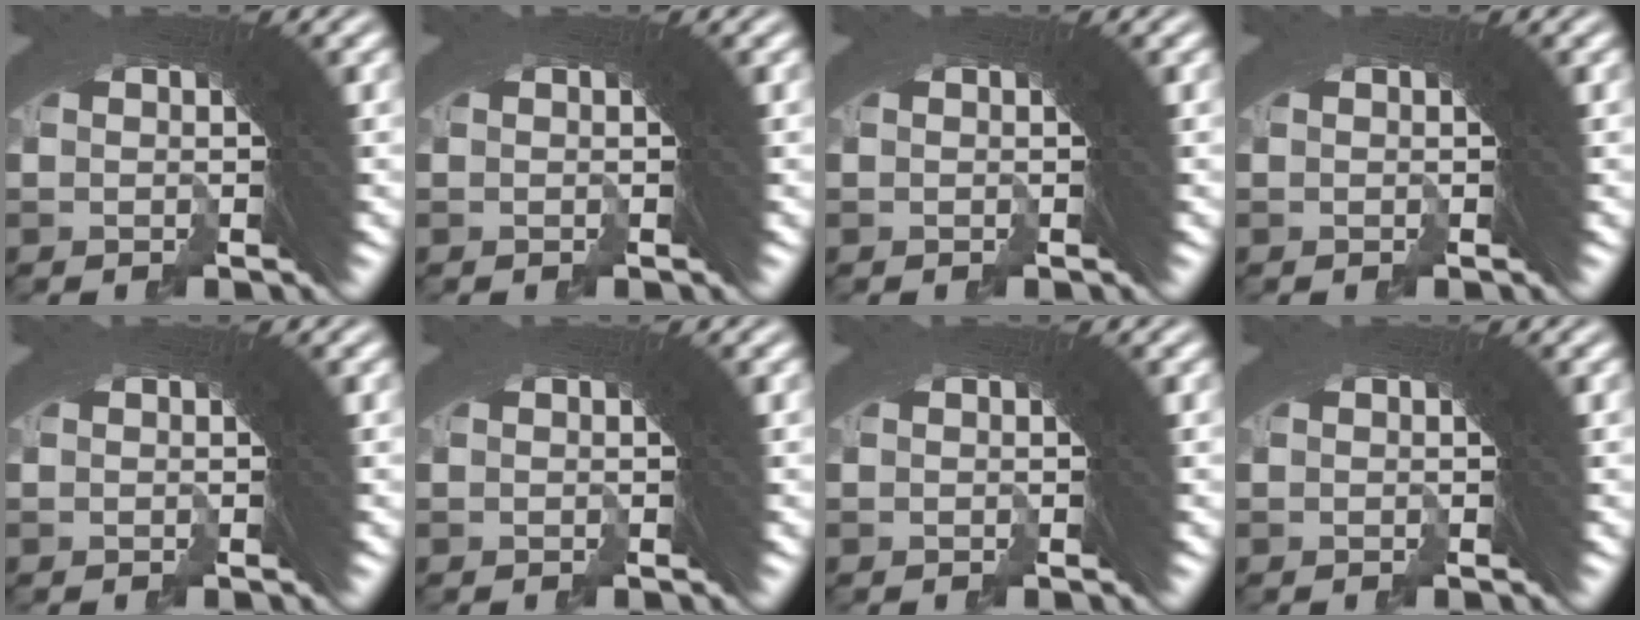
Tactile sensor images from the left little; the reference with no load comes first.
{"total": 0.0}
{"total": 0.0}
{"total": 0.0}
{"total": 0.0}
{"total": 0.0}
{"total": 0.0}
{"total": 0.0}